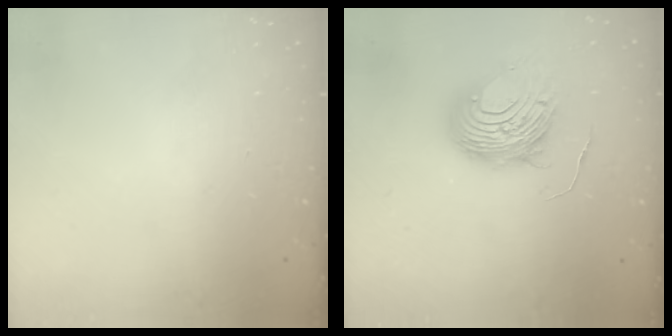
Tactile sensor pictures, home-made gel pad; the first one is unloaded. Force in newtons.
{"total": 11.0, "press": 11.0, "slide": 0.8}